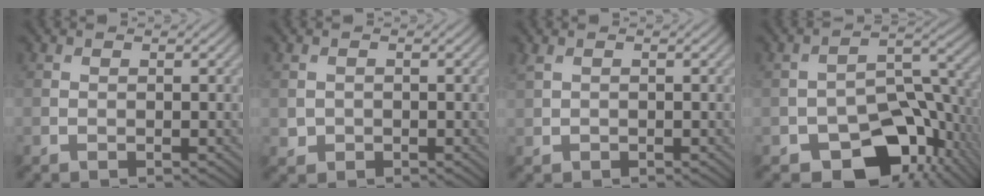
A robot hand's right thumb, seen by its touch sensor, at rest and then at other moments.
{"total": 1.2, "force": [-0.1, 1.1, 0.3], "torque": [-0.006, -0.008, -0.002]}
{"total": 1.3, "force": [0.6, 0.9, 0.8], "torque": [-0.025, 0.001, 0.016]}
{"total": 12.5, "force": [-6.5, 7.3, 7.7], "torque": [-0.114, -0.019, -0.106]}